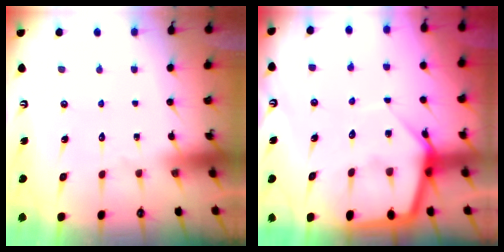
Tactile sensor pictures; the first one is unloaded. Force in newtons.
{"total": 8.2, "press": 8.2, "slide": 0.5}